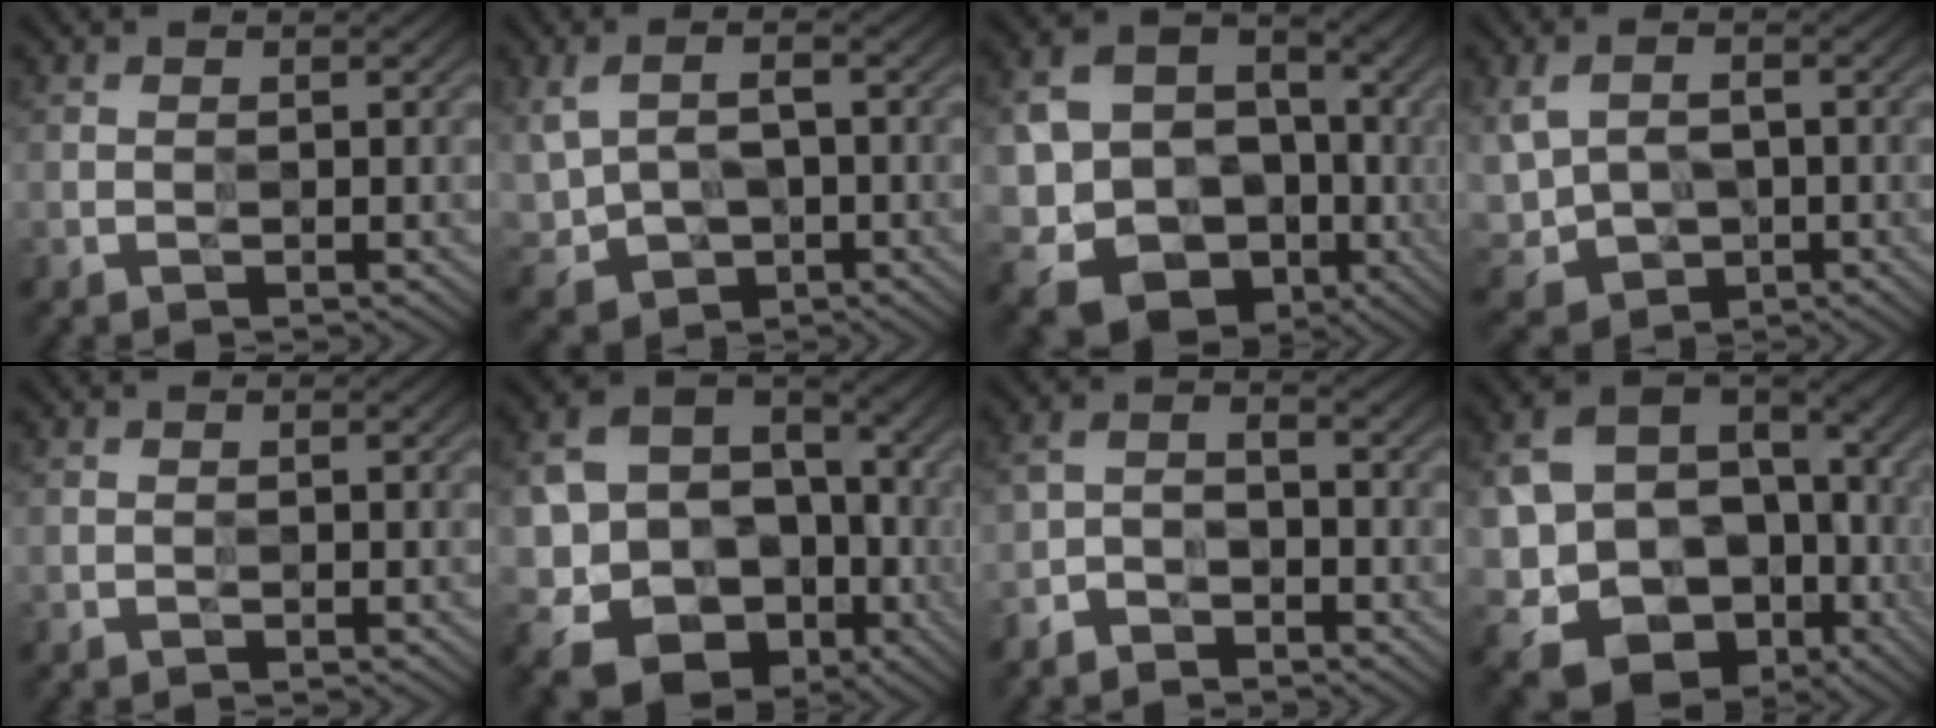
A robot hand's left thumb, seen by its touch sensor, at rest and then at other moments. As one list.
[{"total": 6.3, "force": [-0.2, 4.4, 4.5], "torque": [-0.102, -0.010, 0.001]}, {"total": 15.0, "force": [-3.1, 12.4, 7.7], "torque": [-0.176, -0.032, -0.062]}, {"total": 6.5, "force": [-0.7, 4.9, 4.2], "torque": [-0.098, -0.011, -0.013]}, {"total": 0.0}, {"total": 17.0, "force": [-4.6, 13.9, 8.6], "torque": [-0.171, -0.032, -0.086]}, {"total": 3.7, "force": [-3.0, 1.7, 1.3], "torque": [-0.026, -0.002, -0.068]}, {"total": 18.1, "force": [-4.4, 14.6, 9.7], "torque": [-0.183, -0.035, -0.065]}]